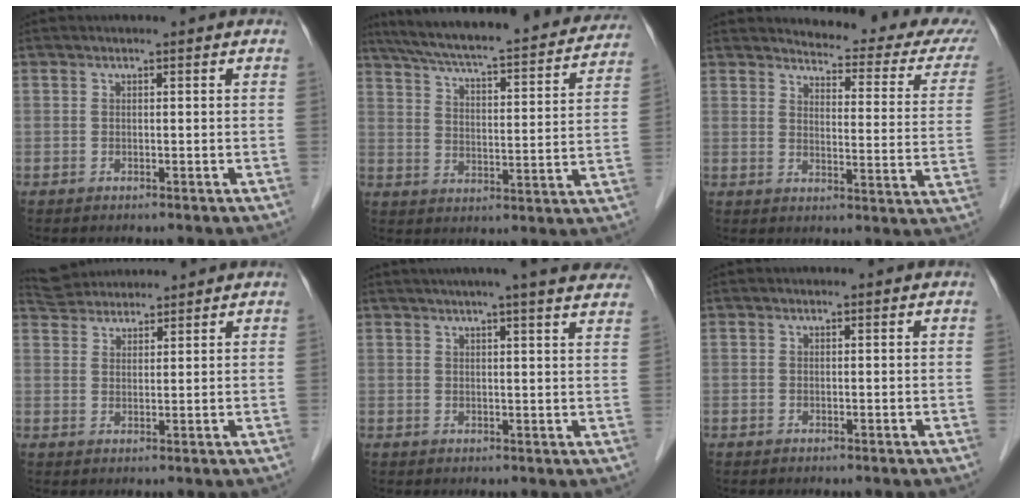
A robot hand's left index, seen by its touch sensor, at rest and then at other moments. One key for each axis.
{"total": 26.3, "fx": 23.4, "fy": 3.5, "fz": 11.5, "tx": -0.188, "ty": -0.016, "tz": 0.307}
{"total": 16.6, "fx": 15.5, "fy": 2.4, "fz": 5.4, "tx": -0.049, "ty": -0.076, "tz": 0.155}
{"total": 6.7, "fx": 6.4, "fy": 1.4, "fz": 1.3, "tx": -0.027, "ty": 0.038, "tz": 0.112}
{"total": 15.4, "fx": 13.2, "fy": 0.3, "fz": 7.9, "tx": -0.111, "ty": 0.012, "tz": 0.150}
{"total": 0.0}